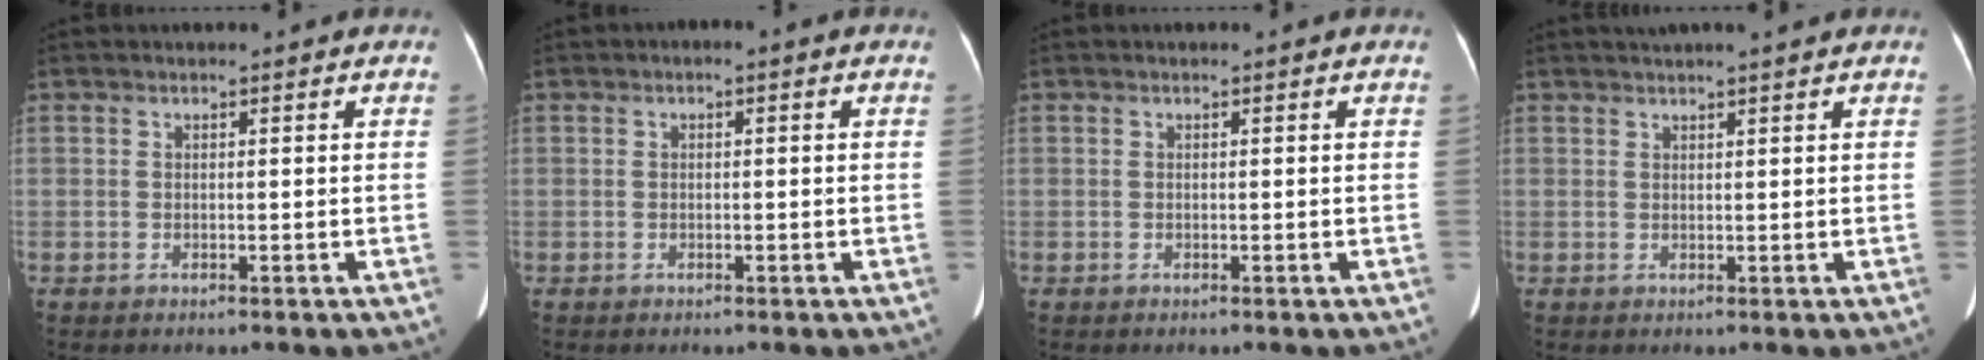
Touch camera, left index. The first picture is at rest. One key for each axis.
{"total": 0.7, "fx": -0.2, "fy": 0.3, "fz": 0.5, "tx": -0.006, "ty": 0.004, "tz": -0.007}
{"total": 0.0}
{"total": 5.3, "fx": 4.6, "fy": 0.2, "fz": 2.6, "tx": -0.037, "ty": 0.026, "tz": 0.062}